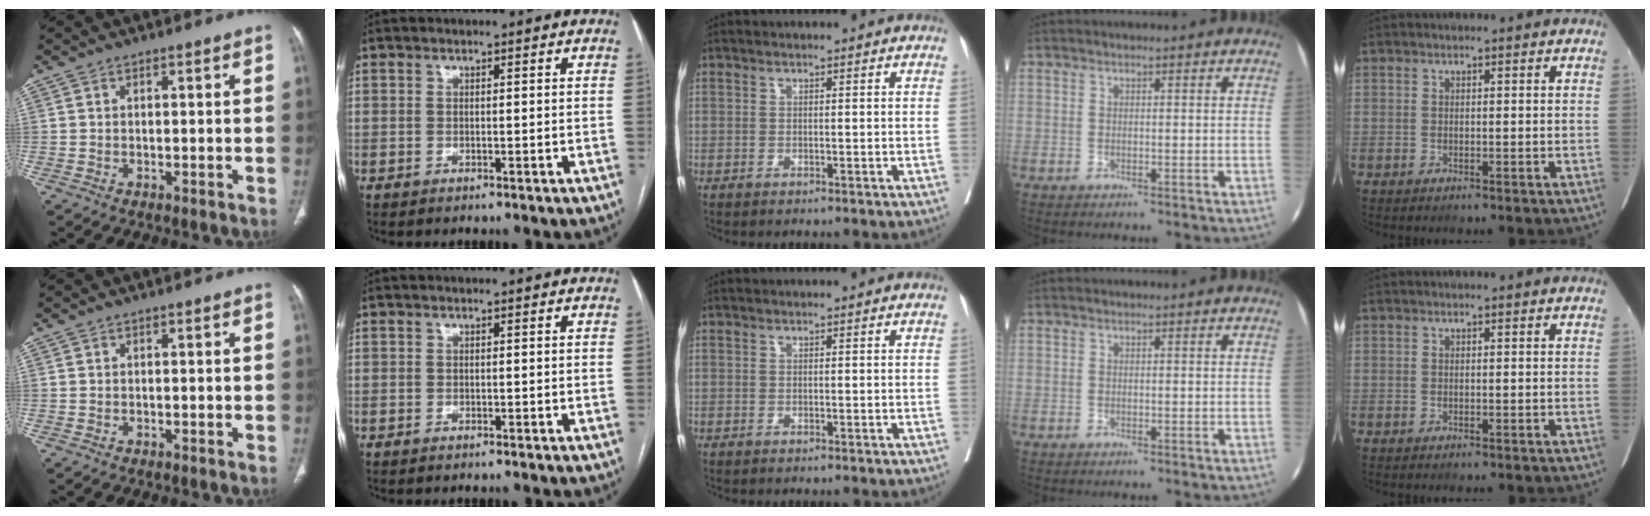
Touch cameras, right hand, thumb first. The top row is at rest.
{}